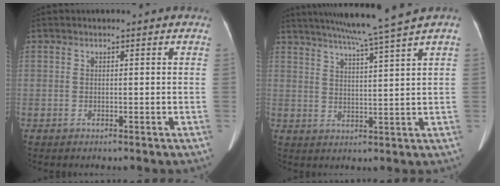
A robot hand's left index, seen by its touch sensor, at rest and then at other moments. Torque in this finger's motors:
{"motor_torque": [0.84, -1.30, 0.14, 0.10]}